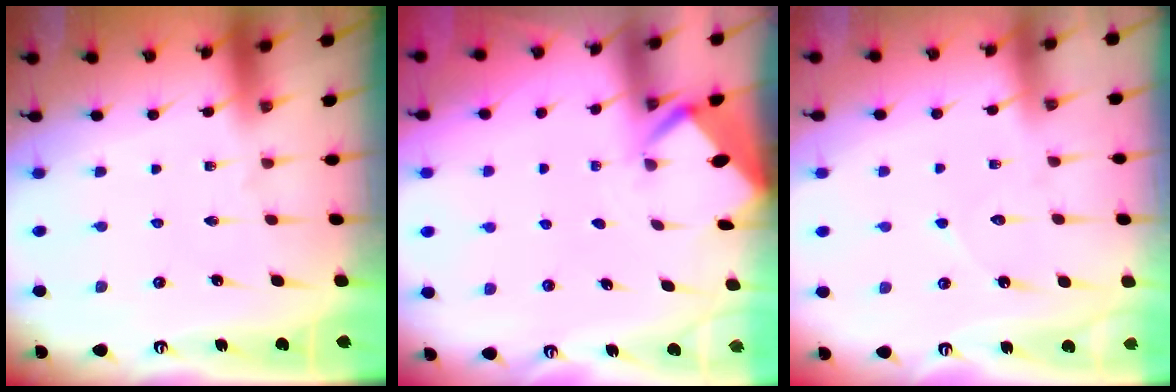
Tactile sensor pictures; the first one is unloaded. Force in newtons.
{"total": 2.5, "press": 2.5, "slide": 0.1}
{"total": 5.8, "press": 5.7, "slide": 0.6}